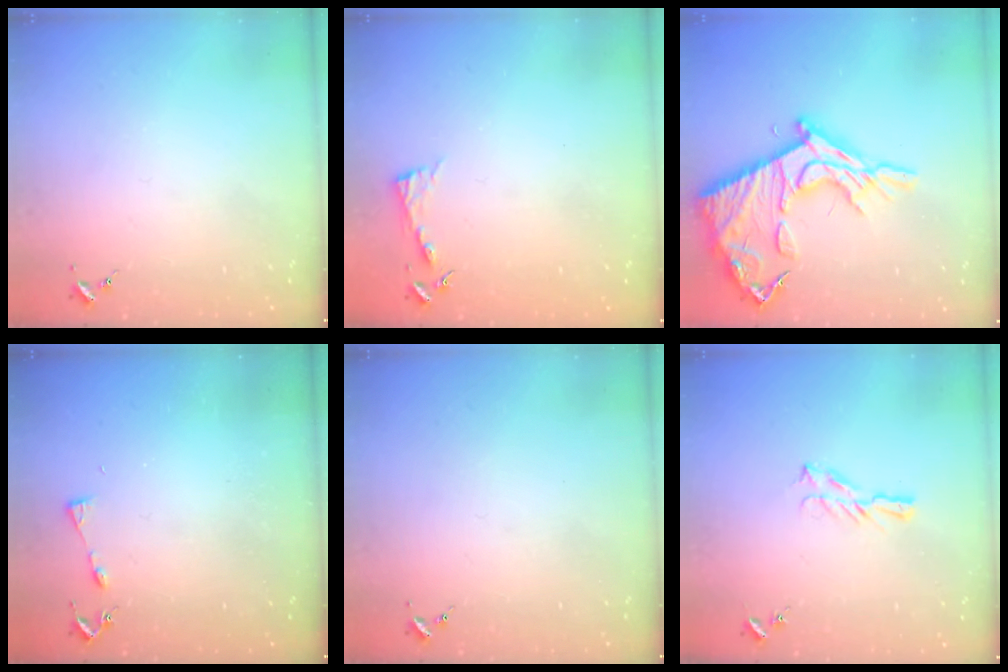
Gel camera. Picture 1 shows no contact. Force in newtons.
{"total": 3.9, "press": 3.9, "slide": 0.4}
{"total": 19.4, "press": 19.4, "slide": 1.4}
{"total": 3.7, "press": 3.7, "slide": 0.5}
{"total": 0.0}
{"total": 5.1, "press": 5.1, "slide": 0.5}